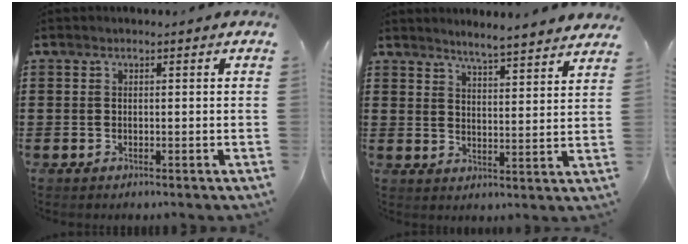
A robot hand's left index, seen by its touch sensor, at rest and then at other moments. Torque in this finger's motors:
{"motor_torque": [0.01, 0.00, 0.32, 0.07]}